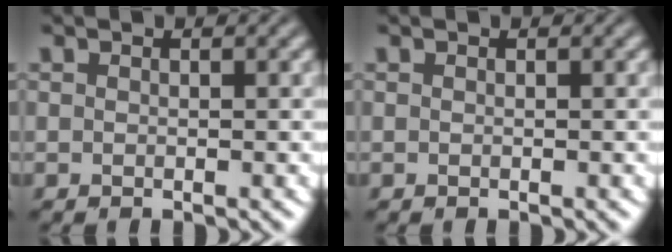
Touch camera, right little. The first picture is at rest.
{"total": 0.0}